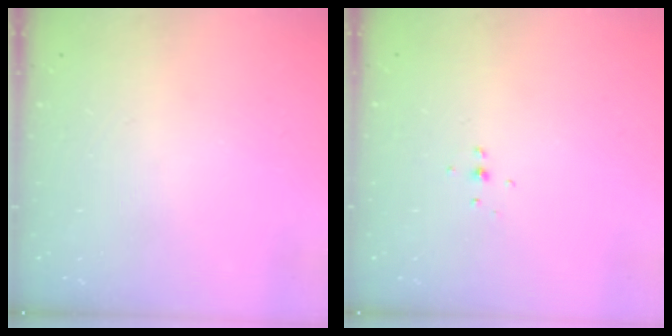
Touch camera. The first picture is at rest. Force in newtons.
{"total": 4.2, "press": 4.2, "slide": 0.7}